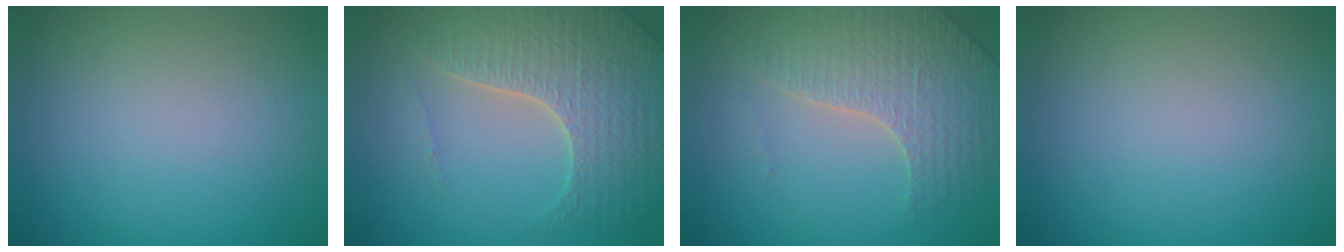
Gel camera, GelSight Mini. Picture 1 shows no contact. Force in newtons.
{"total": 5.0, "press": 4.4, "slide": 2.3}
{"total": 3.6, "press": 3.4, "slide": 1.0}
{"total": 0.0}